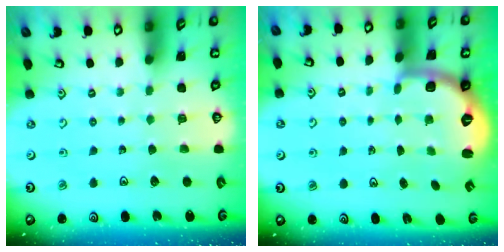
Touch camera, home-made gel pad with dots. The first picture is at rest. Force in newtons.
{"total": 2.7, "press": 1.7, "slide": 2.0}